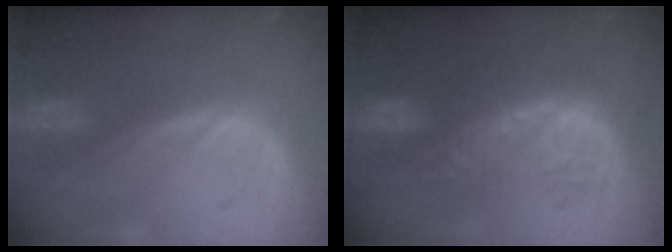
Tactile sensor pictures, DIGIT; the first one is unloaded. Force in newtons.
{"total": 8.8, "press": 8.6, "slide": 2.0}